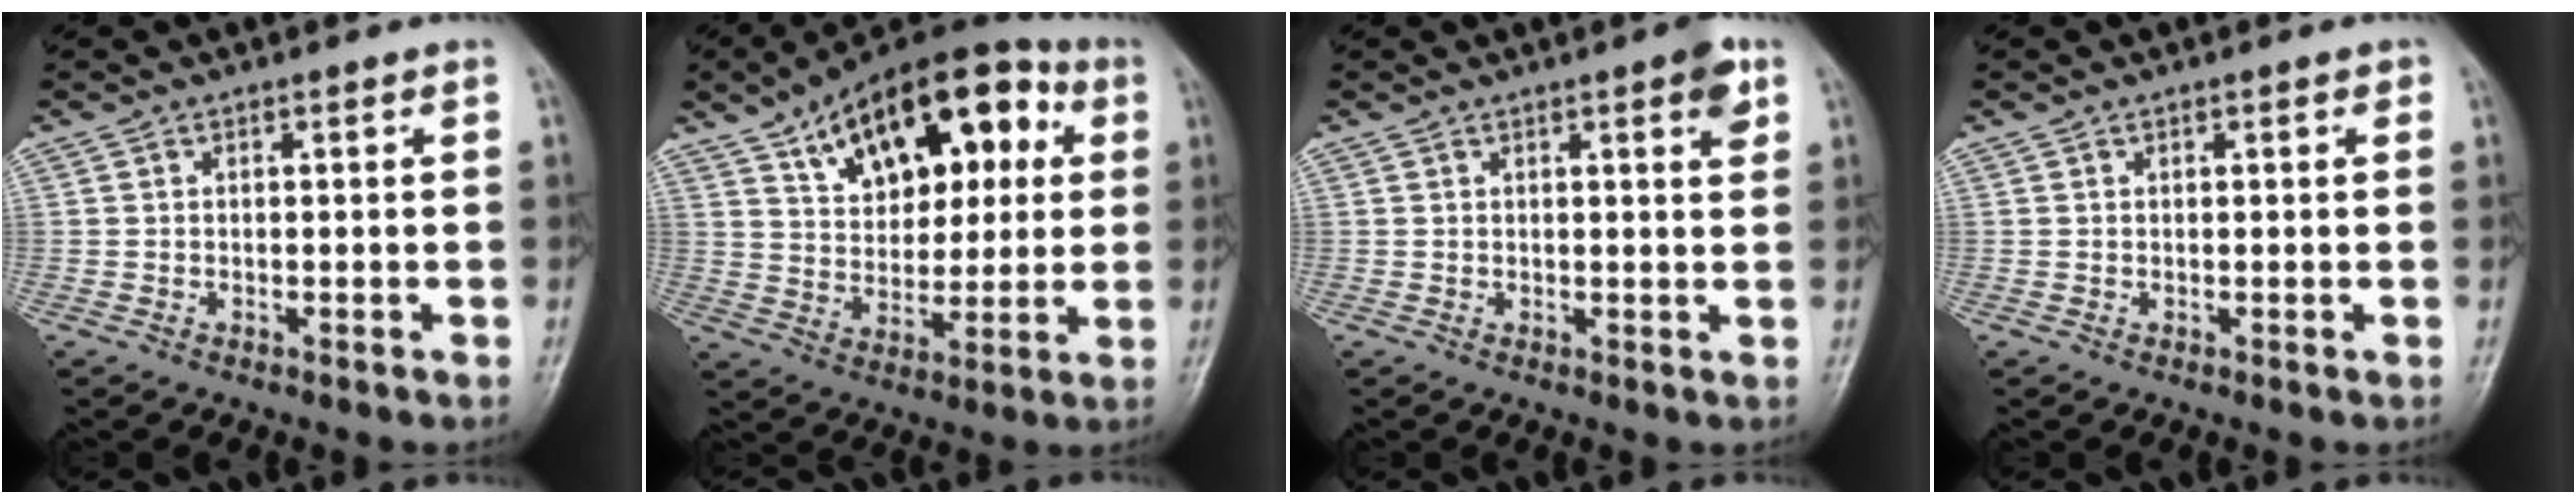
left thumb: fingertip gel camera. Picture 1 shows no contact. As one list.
[{"total": 22.0, "force": [8.7, 12.2, 16.2], "torque": [-0.203, 0.004, 0.138]}, {"total": 3.7, "force": [1.9, 0.9, 3.0], "torque": [-0.034, -0.006, 0.020]}, {"total": 1.0, "force": [0.4, 0.5, 0.7], "torque": [-0.006, 0.001, 0.003]}]